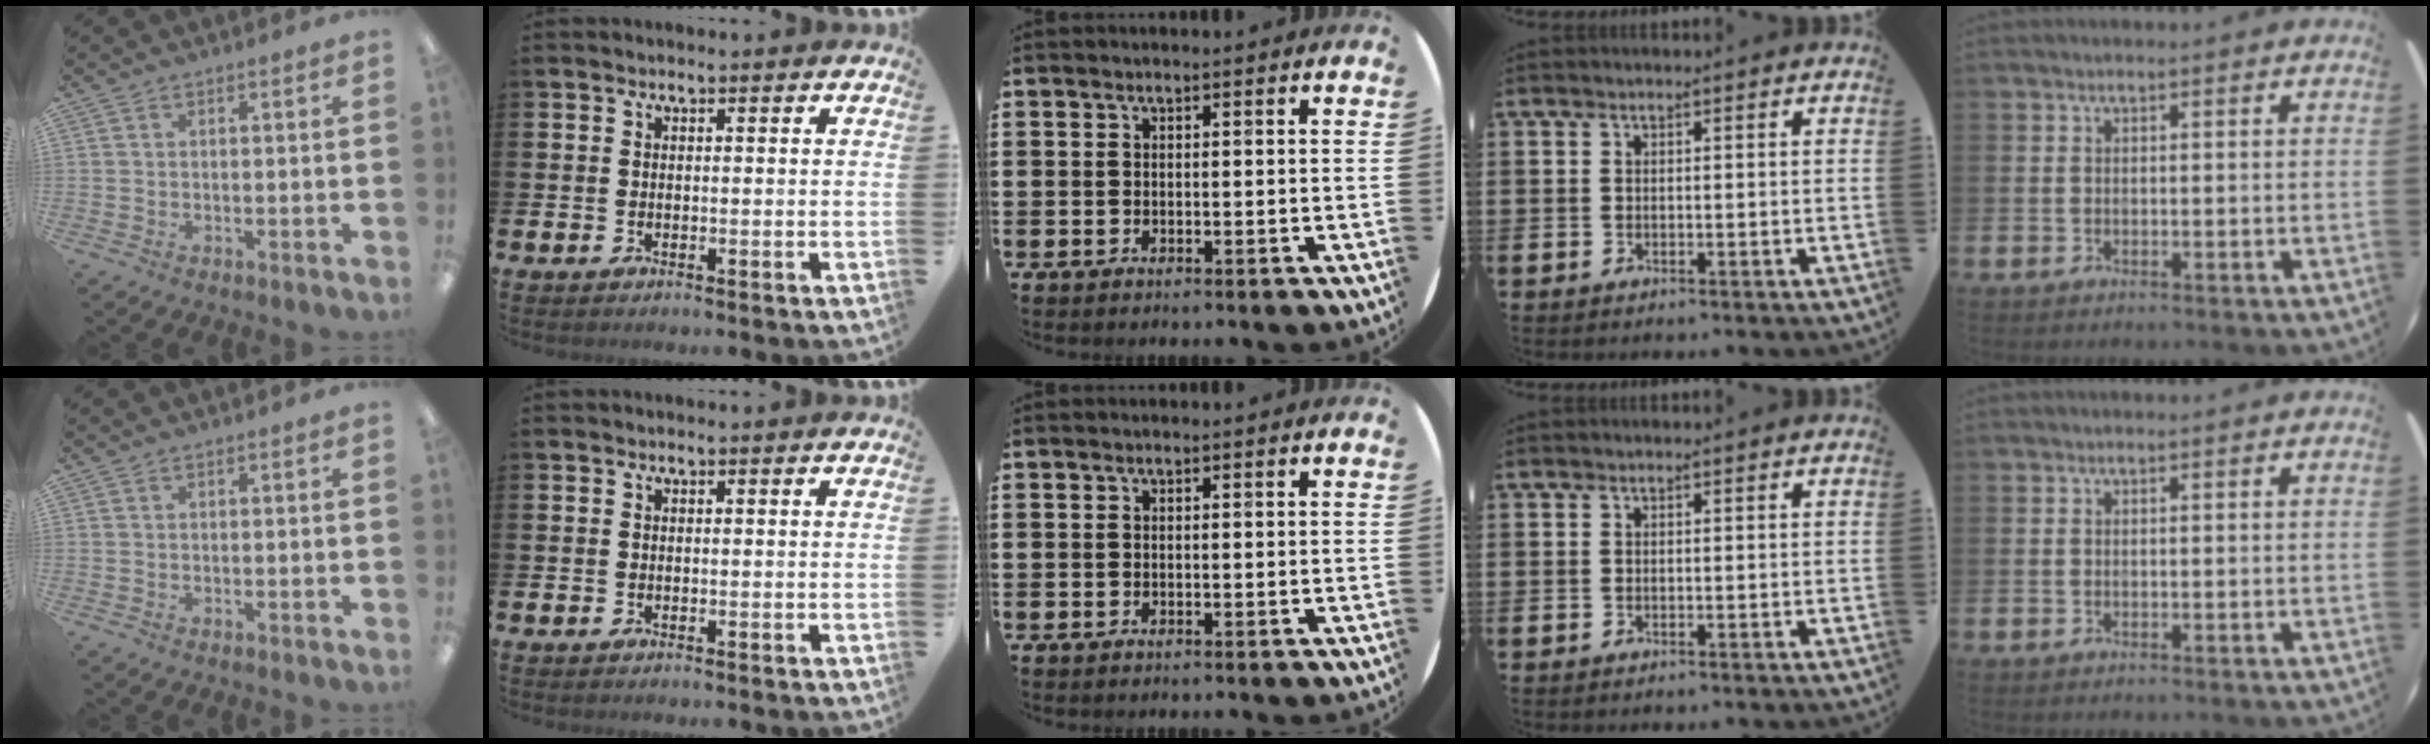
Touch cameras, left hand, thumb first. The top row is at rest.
{}